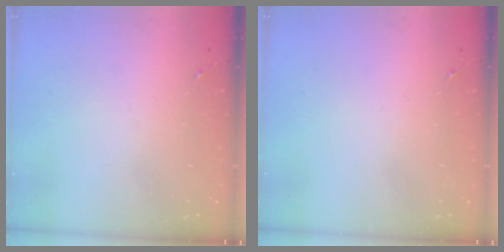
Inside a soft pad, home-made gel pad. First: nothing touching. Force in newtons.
{"total": 0.0}